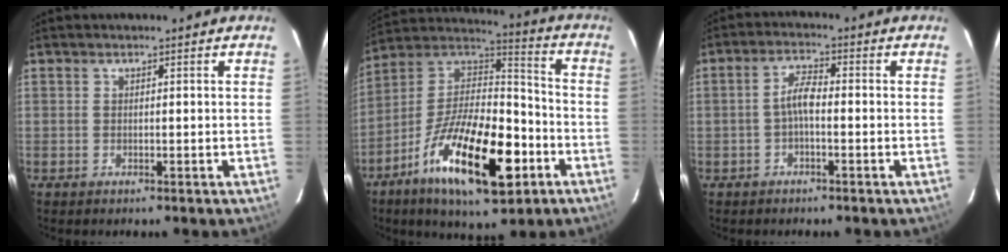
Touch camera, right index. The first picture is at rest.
{"total": 23.3, "force": [-10.5, 8.9, 18.7], "torque": [-0.335, -0.017, -0.178]}
{"total": 3.5, "force": [-1.1, 1.0, 3.1], "torque": [-0.066, 0.012, -0.023]}